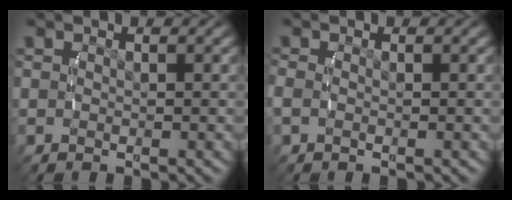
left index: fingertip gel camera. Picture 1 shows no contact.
{"total": 1.2, "force": [-0.4, 0.8, 0.7], "torque": [-0.030, -0.006, -0.005]}